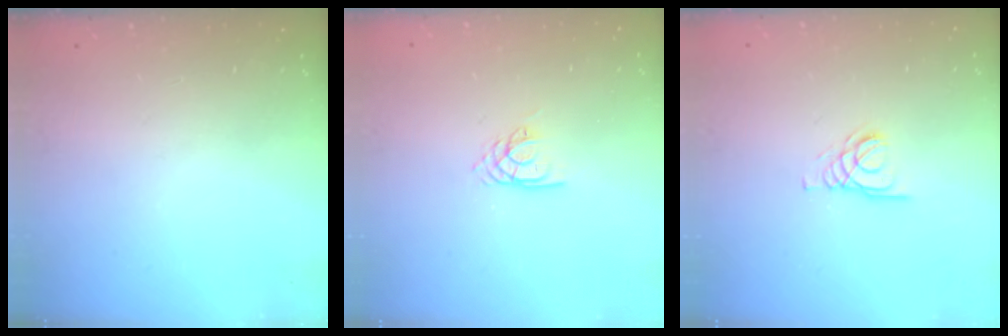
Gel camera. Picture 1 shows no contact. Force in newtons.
{"total": 2.7, "press": 2.7, "slide": 0.1}
{"total": 2.1, "press": 2.1, "slide": 0.2}